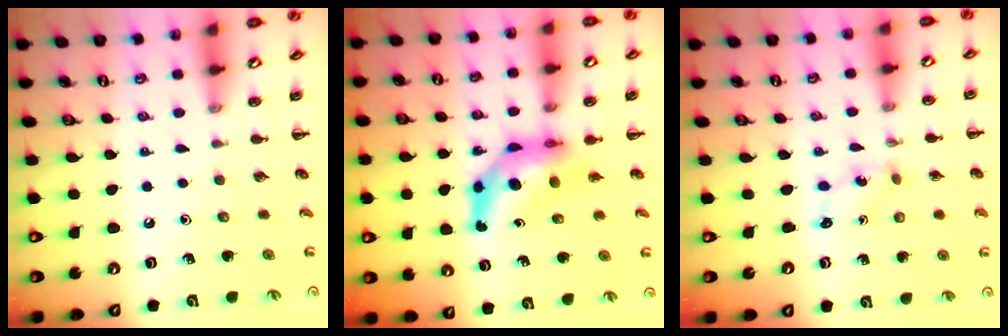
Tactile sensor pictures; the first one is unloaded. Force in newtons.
{"total": 6.9, "press": 6.6, "slide": 2.0}
{"total": 2.0, "press": 2.0, "slide": 0.6}